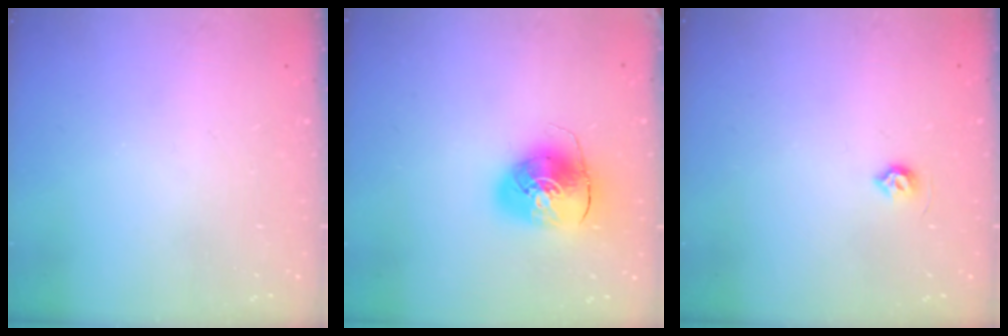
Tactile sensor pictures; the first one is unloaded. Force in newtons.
{"total": 10.0, "press": 9.9, "slide": 1.5}
{"total": 4.5, "press": 4.5, "slide": 0.7}